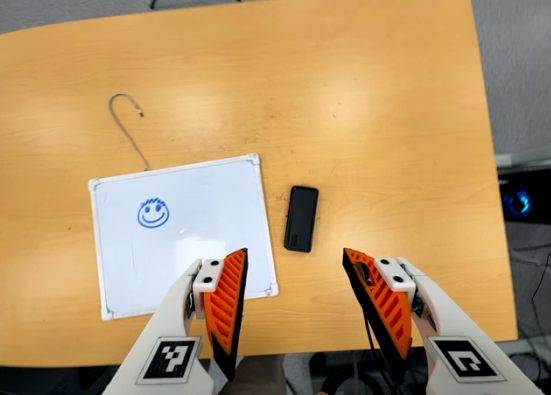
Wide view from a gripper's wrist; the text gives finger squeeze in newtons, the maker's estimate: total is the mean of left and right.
{"total": 0.0}